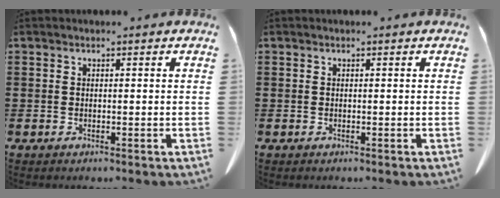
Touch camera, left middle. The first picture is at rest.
{"total": 0.0}